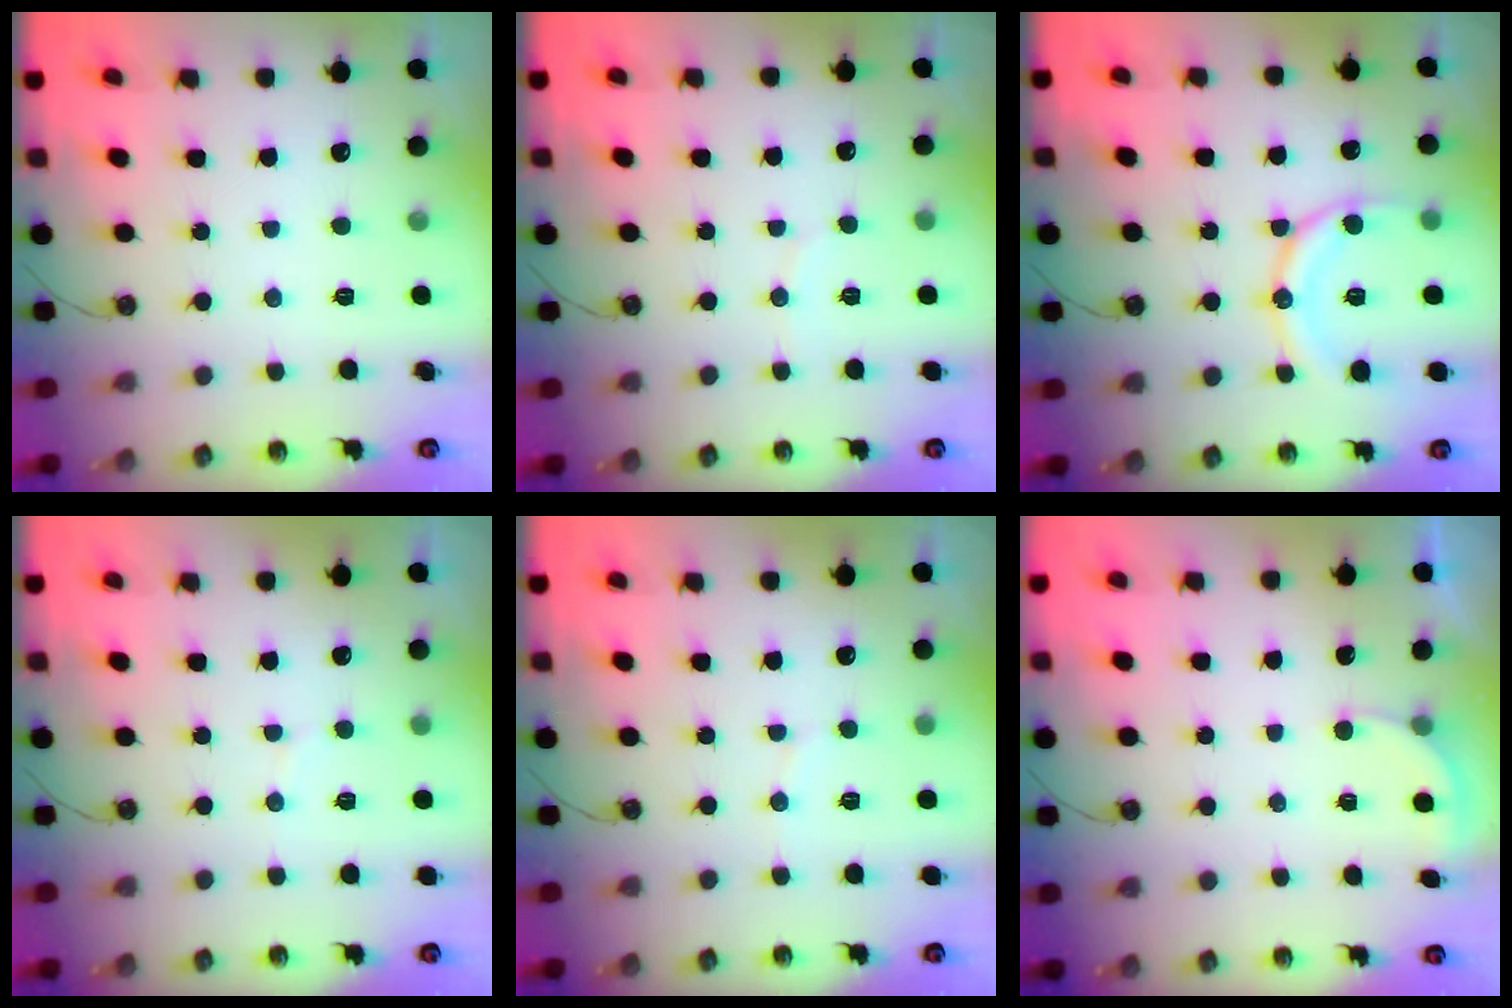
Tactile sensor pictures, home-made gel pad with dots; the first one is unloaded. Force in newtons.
{"total": 2.3, "press": 2.3, "slide": 0.2}
{"total": 12.3, "press": 12.2, "slide": 1.1}
{"total": 2.9, "press": 2.7, "slide": 1.1}
{"total": 3.7, "press": 3.5, "slide": 1.3}
{"total": 2.5, "press": 2.5, "slide": 0.2}